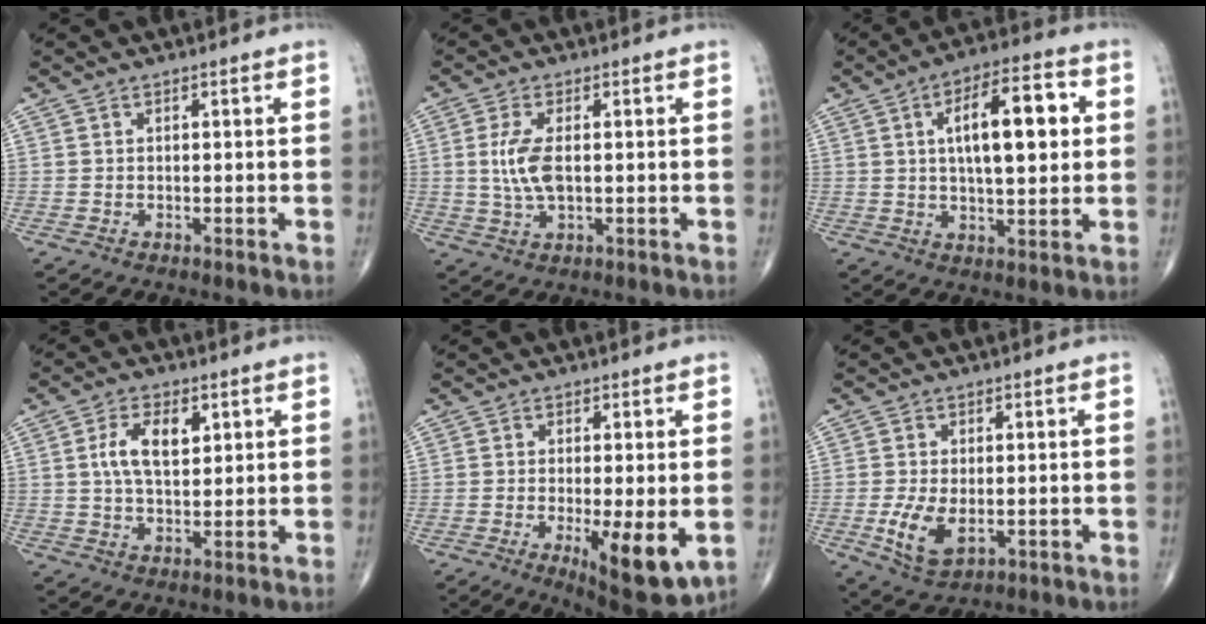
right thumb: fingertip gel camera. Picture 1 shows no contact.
{"total": 6.4, "force": [0.4, 2.8, 5.7], "torque": [-0.124, -0.004, 0.007]}
{"total": 14.3, "force": [2.9, 5.5, 12.9], "torque": [-0.181, 0.008, 0.041]}
{"total": 7.4, "force": [2.2, 3.8, 5.9], "torque": [-0.105, -0.005, 0.041]}
{"total": 10.7, "force": [-2.6, 3.1, 9.9], "torque": [-0.140, -0.024, -0.032]}
{"total": 7.1, "force": [-1.3, 3.9, 5.8], "torque": [-0.112, -0.012, -0.016]}